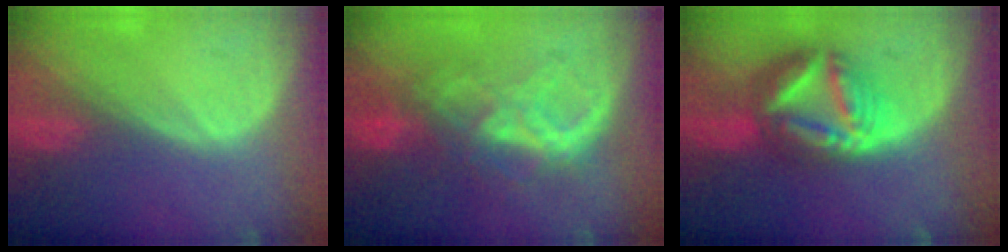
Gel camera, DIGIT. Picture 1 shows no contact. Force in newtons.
{"total": 7.5, "press": 7.3, "slide": 1.6}
{"total": 9.1, "press": 9.1, "slide": 0.8}